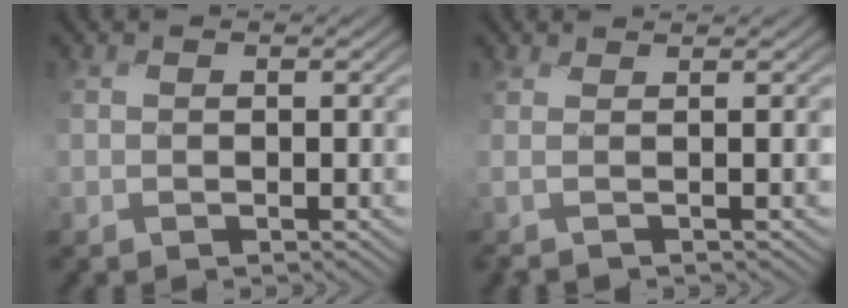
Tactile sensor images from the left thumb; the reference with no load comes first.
{"total": 0.9, "force": [0.3, -0.6, 0.7], "torque": [-0.013, 0.005, -0.011]}